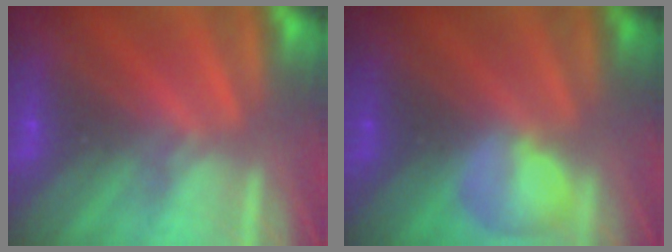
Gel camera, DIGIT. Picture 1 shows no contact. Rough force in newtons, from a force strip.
{"total": 2.4}